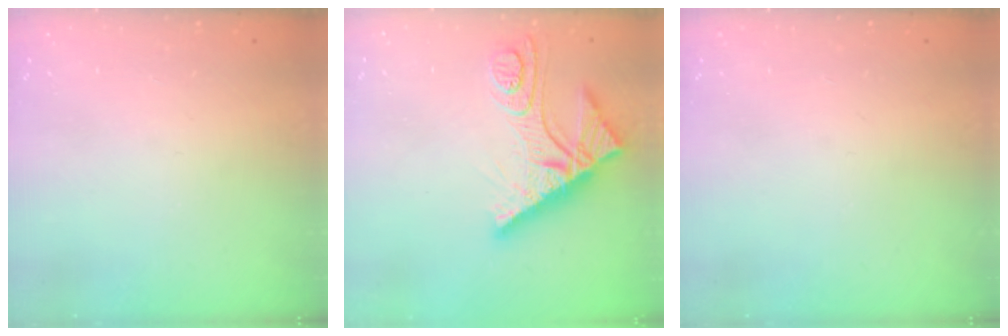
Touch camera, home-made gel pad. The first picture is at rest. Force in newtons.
{"total": 11.8, "press": 11.7, "slide": 1.0}
{"total": 0.0}